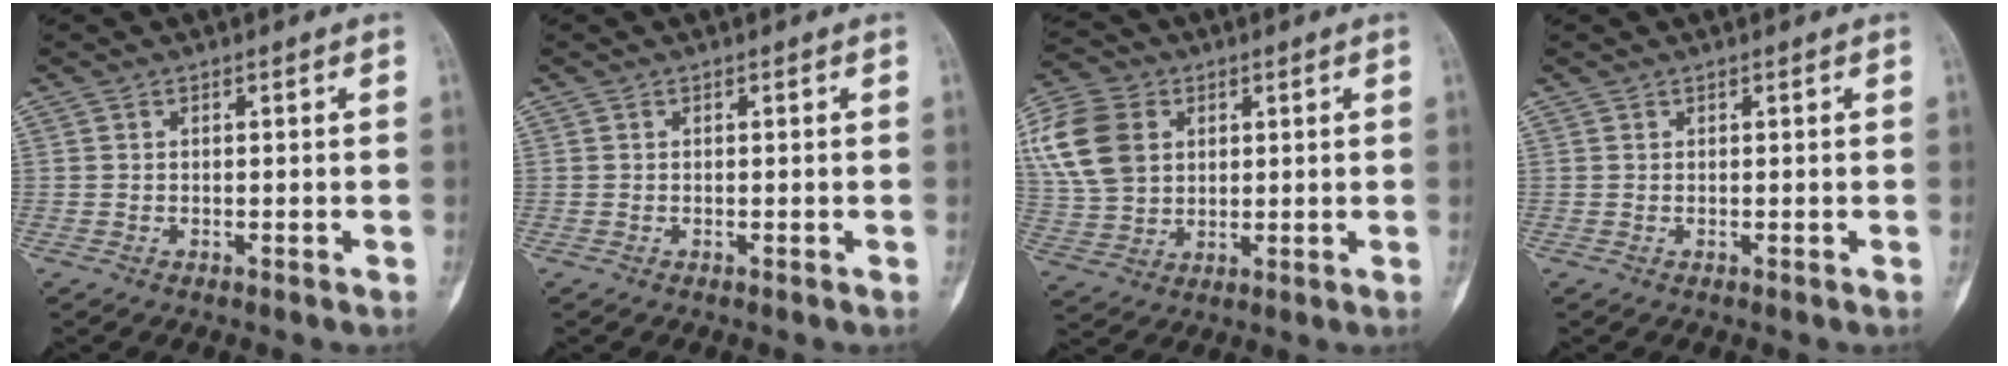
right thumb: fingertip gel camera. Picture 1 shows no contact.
{"total": 0.0}
{"total": 13.9, "force": [3.8, 10.4, 8.4], "torque": [-0.163, 0.004, 0.071]}
{"total": 0.0}